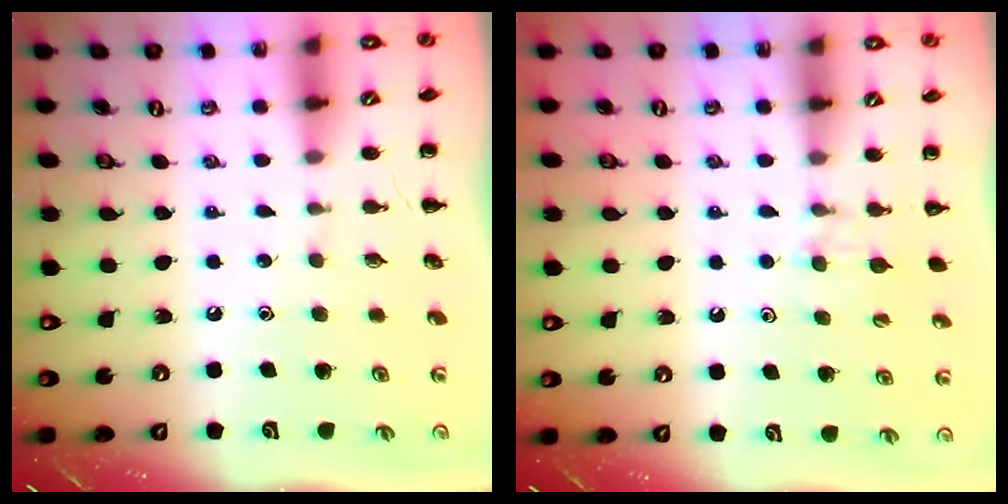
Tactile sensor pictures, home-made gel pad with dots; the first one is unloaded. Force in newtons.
{"total": 4.6, "press": 4.3, "slide": 1.5}